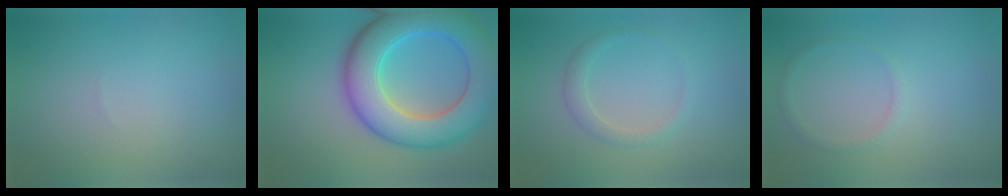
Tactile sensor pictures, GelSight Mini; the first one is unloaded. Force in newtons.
{"total": 10.8, "press": 10.8, "slide": 0.3}
{"total": 1.6, "press": 1.6, "slide": 0.1}
{"total": 1.0, "press": 1.0, "slide": 0.0}